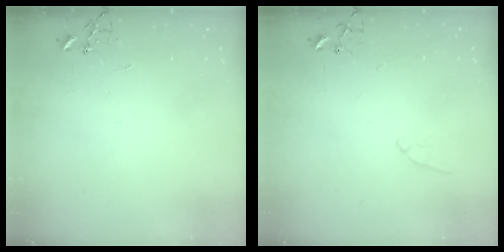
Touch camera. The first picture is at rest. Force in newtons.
{"total": 6.4, "press": 6.4, "slide": 0.6}